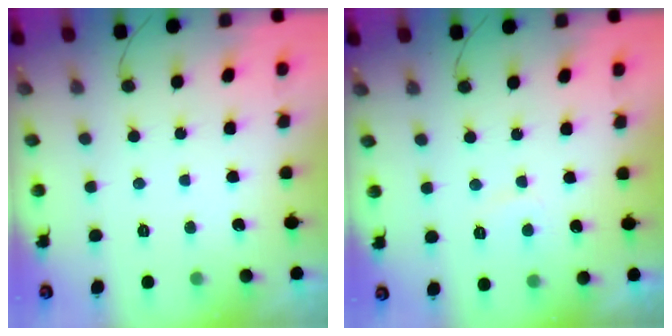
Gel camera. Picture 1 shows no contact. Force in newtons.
{"total": 3.0, "press": 2.9, "slide": 0.7}